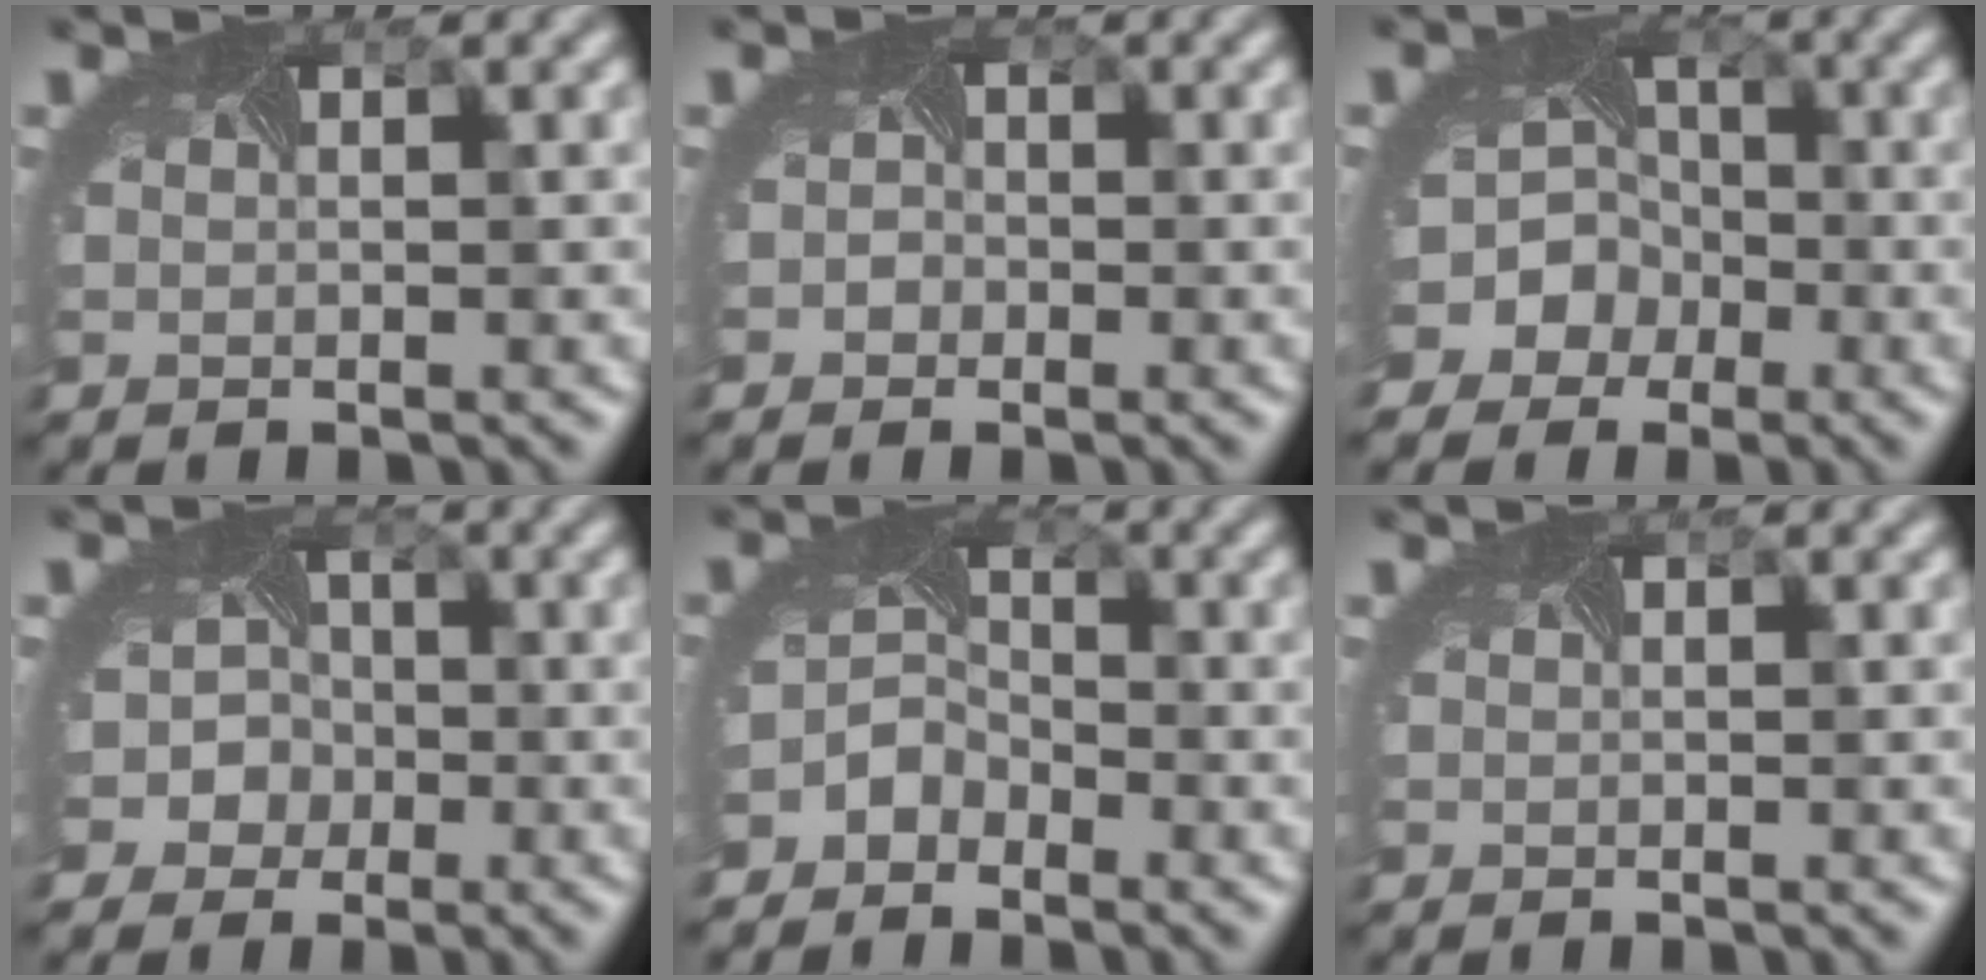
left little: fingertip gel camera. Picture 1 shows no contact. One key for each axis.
{"total": 1.4, "fx": -0.3, "fy": 1.3, "fz": 0.4, "tx": 0.004, "ty": -0.003, "tz": -0.013}
{"total": 8.5, "fx": -3.3, "fy": 7.4, "fz": 2.3, "tx": -0.042, "ty": -0.001, "tz": -0.077}
{"total": 4.9, "fx": -1.3, "fy": 4.4, "fz": 1.5, "tx": -0.008, "ty": 0.010, "tz": -0.038}
{"total": 2.5, "fx": -2.0, "fy": 1.4, "fz": 0.4, "tx": -0.016, "ty": -0.003, "tz": -0.046}
{"total": 0.0}